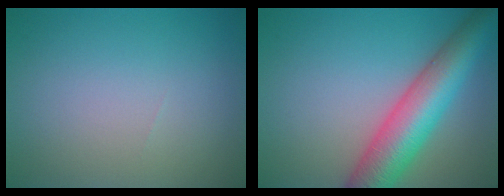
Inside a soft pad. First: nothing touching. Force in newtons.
{"total": 8.6, "press": 8.6, "slide": 0.3}